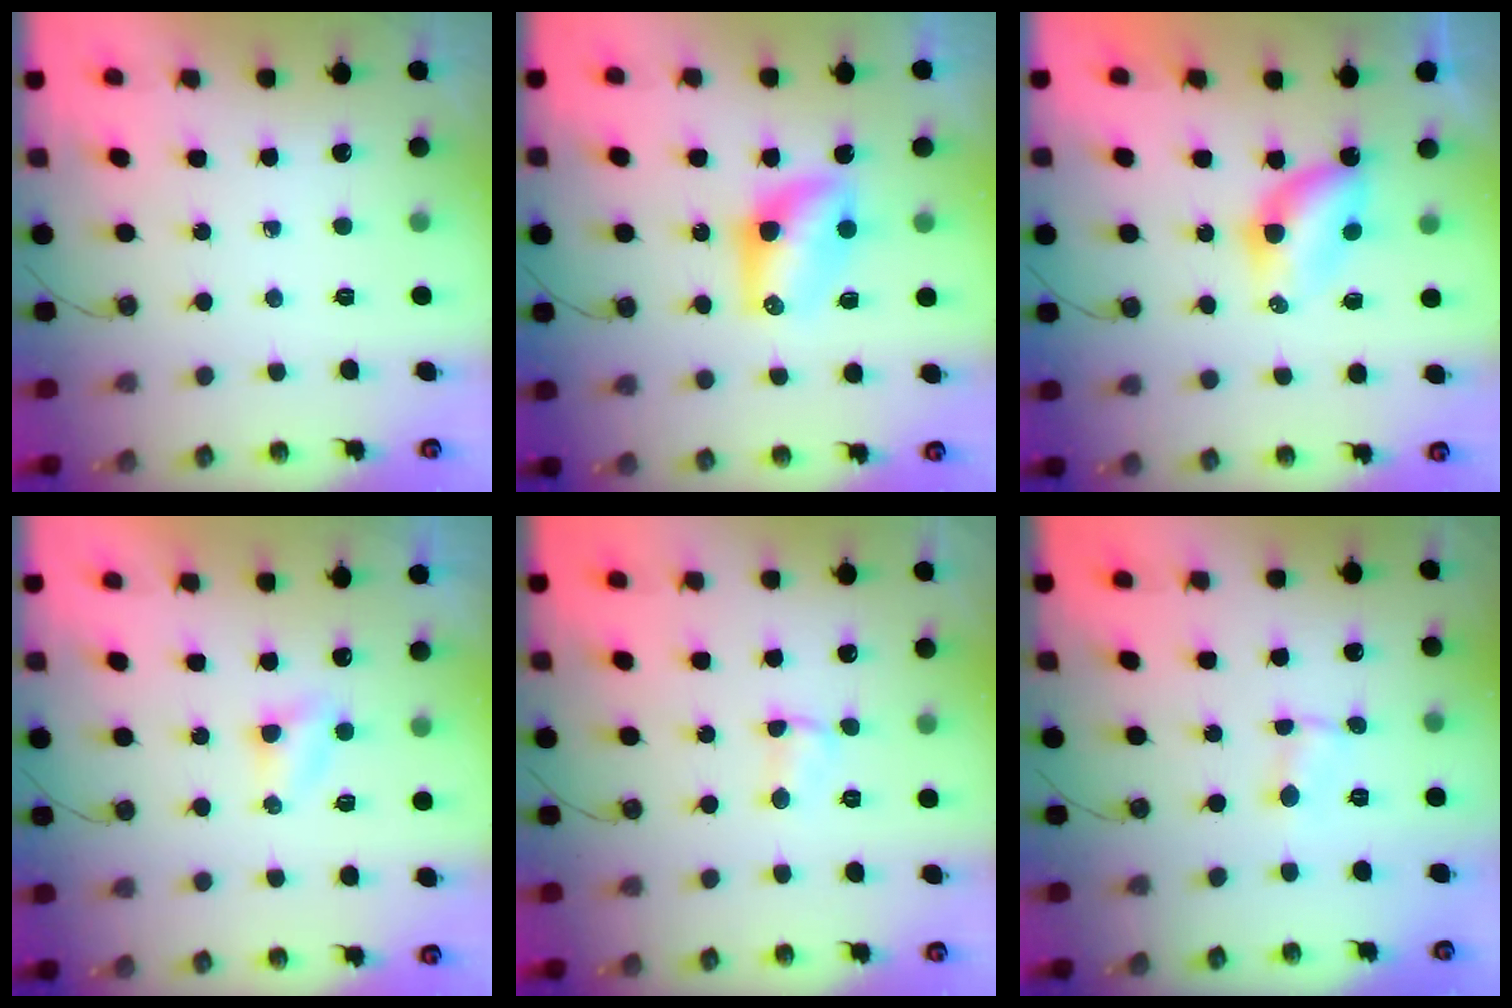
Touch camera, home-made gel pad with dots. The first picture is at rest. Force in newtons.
{"total": 7.4, "press": 7.4, "slide": 0.6}
{"total": 5.5, "press": 5.5, "slide": 0.4}
{"total": 4.2, "press": 4.2, "slide": 0.4}
{"total": 2.6, "press": 2.6, "slide": 0.4}
{"total": 0.7, "press": 0.7, "slide": 0.1}